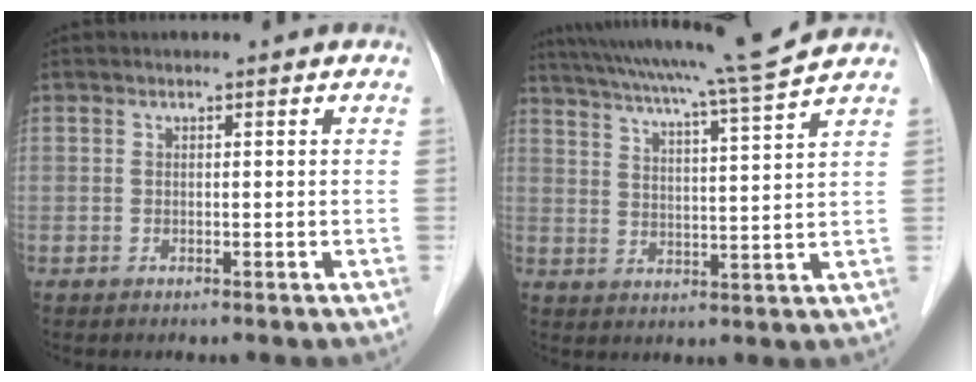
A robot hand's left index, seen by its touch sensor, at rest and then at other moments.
{"total": 14.5, "force": [12.7, -2.0, 6.7], "torque": [-0.120, -0.017, 0.183]}